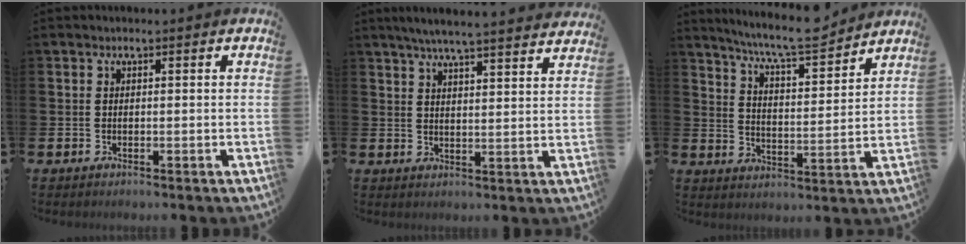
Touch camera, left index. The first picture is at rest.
{"total": 5.9, "force": [5.6, -0.3, 1.7], "torque": [-0.047, -0.028, 0.099]}
{"total": 8.3, "force": [7.7, 0.5, 2.9], "torque": [-0.078, -0.049, 0.136]}